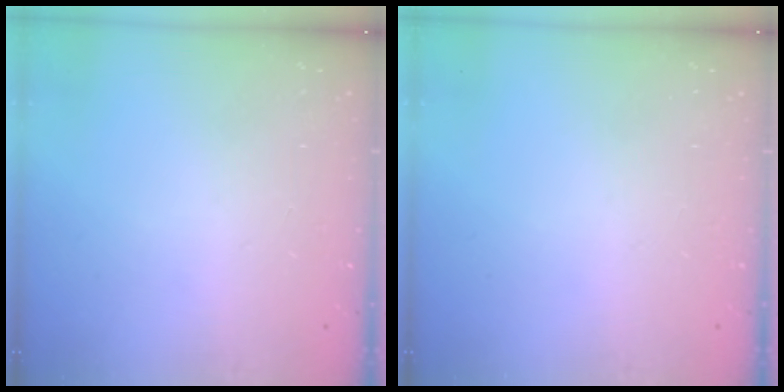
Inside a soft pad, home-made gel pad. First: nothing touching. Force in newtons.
{"total": 0.0}